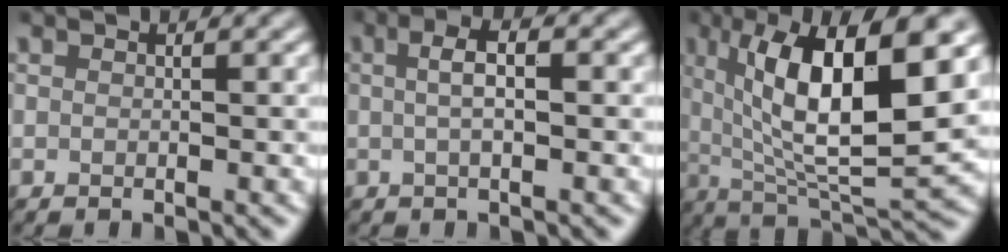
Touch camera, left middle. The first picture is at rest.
{"total": 2.5, "force": [0.3, 0.6, 2.4], "torque": [-0.042, 0.009, 0.003]}
{"total": 12.2, "force": [3.1, 3.7, 11.2], "torque": [-0.172, -0.001, 0.057]}